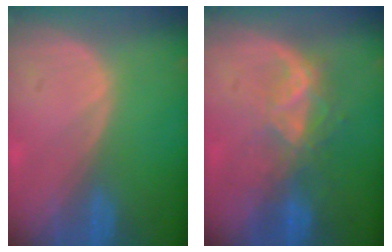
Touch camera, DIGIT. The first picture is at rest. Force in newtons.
{"total": 6.6, "press": 5.7, "slide": 3.4}